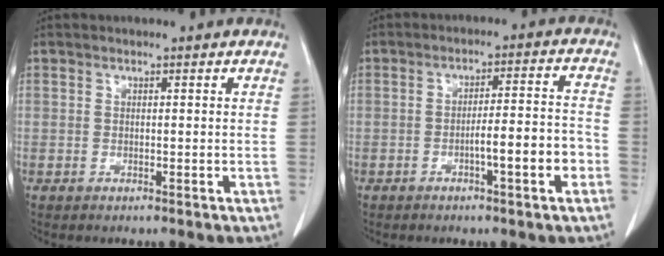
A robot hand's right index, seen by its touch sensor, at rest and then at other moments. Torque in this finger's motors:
{"motor_torque": [0.50, -0.29, 0.29, 0.08]}